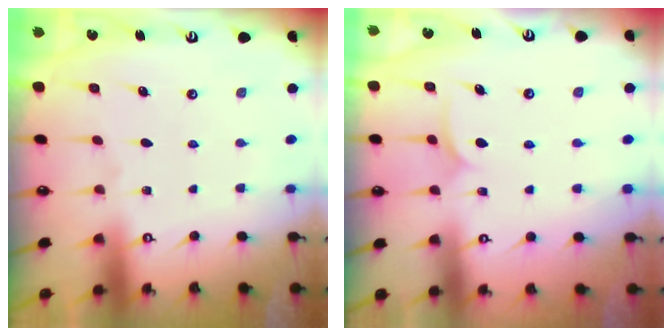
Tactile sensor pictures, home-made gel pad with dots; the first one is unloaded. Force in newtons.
{"total": 6.3, "press": 6.3, "slide": 0.4}